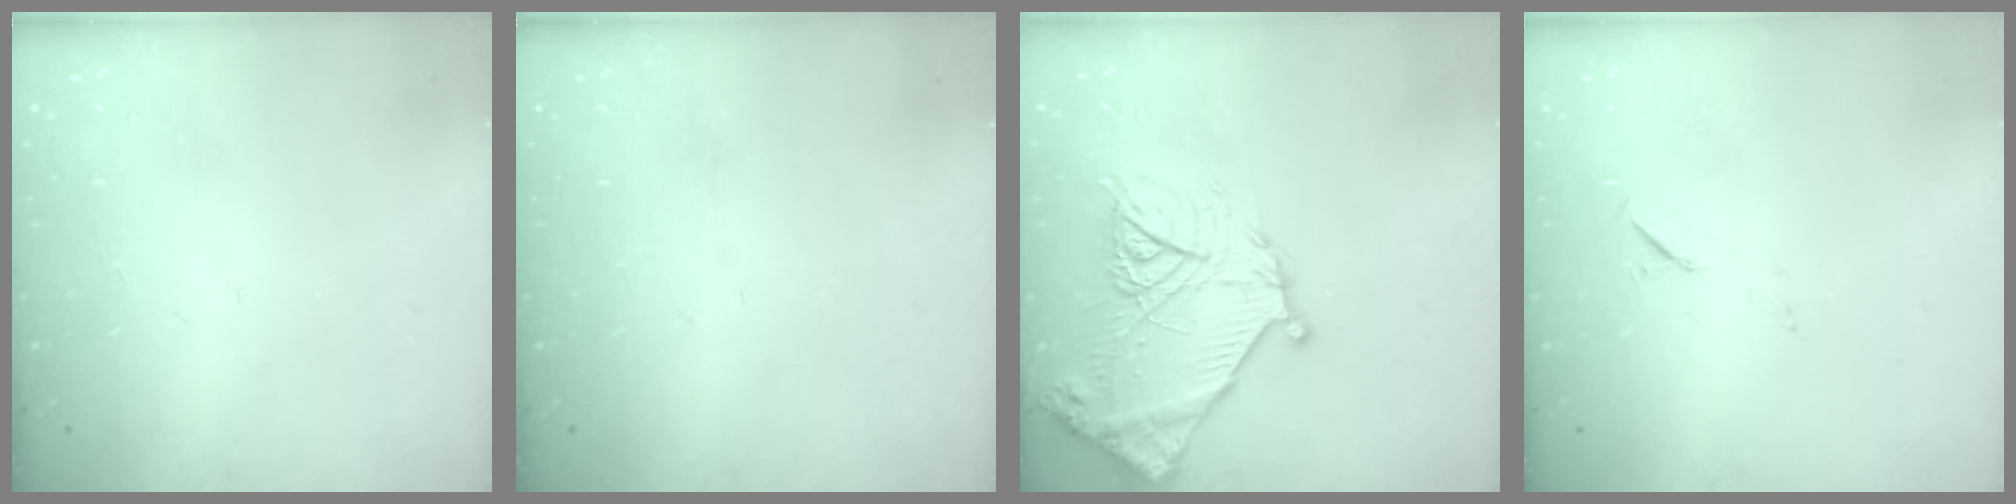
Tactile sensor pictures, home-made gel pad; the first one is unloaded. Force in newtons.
{"total": 0.0}
{"total": 18.7, "press": 18.6, "slide": 1.8}
{"total": 5.0, "press": 4.6, "slide": 1.9}